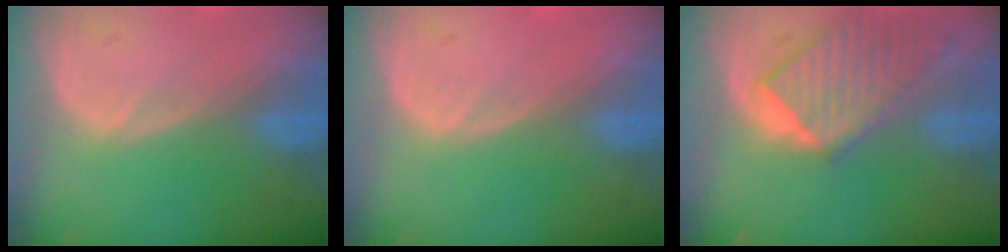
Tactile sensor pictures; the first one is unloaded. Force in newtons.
{"total": 0.5, "press": 0.1, "slide": 0.5}
{"total": 9.1, "press": 8.0, "slide": 4.4}